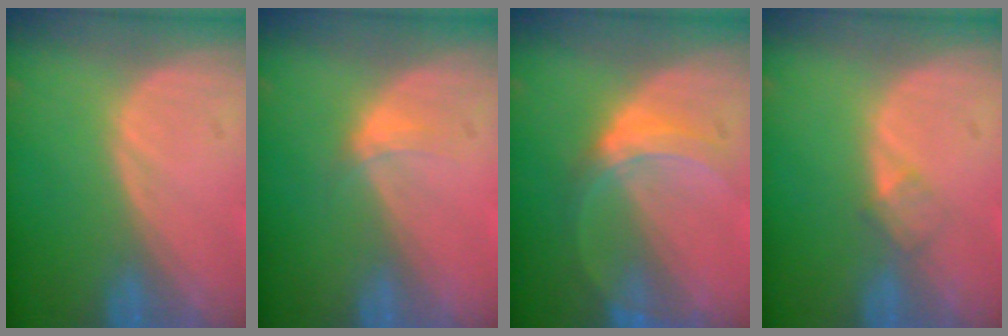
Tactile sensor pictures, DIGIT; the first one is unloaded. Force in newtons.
{"total": 1.9, "press": 1.5, "slide": 1.1}
{"total": 5.2, "press": 4.8, "slide": 1.9}
{"total": 1.8, "press": 1.8, "slide": 0.2}